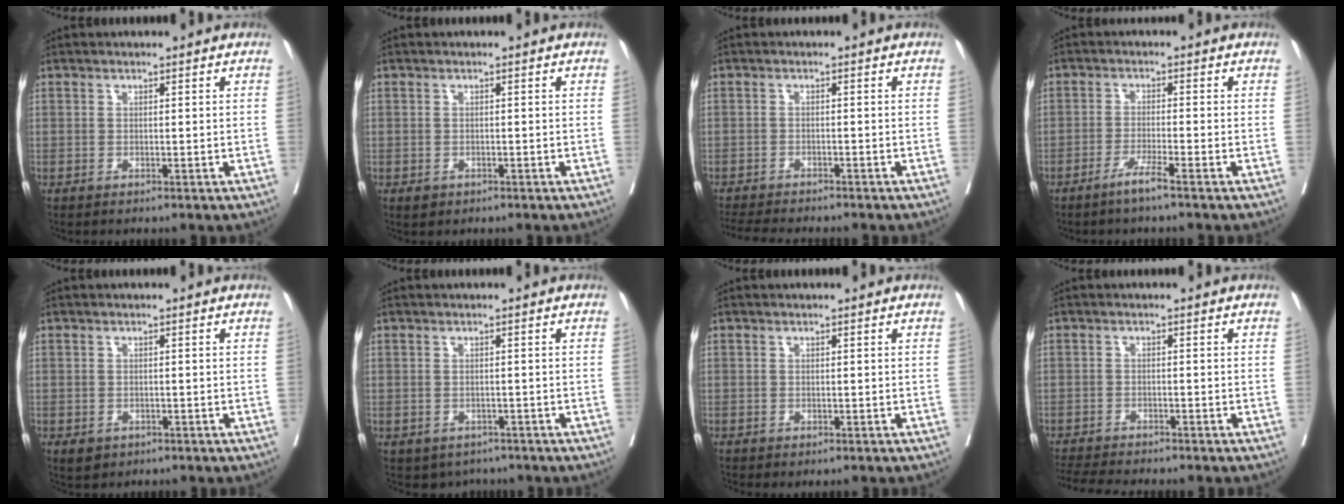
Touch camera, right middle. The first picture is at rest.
{"total": 0.0}
{"total": 8.0, "force": [-7.3, 0.0, 3.3], "torque": [-0.044, -0.011, -0.111]}
{"total": 3.1, "force": [-1.9, -1.5, 2.0], "torque": [-0.038, -0.007, -0.042]}
{"total": 1.2, "force": [-0.7, 0.8, 0.6], "torque": [-0.005, 0.000, -0.003]}
{"total": 2.6, "force": [-2.1, 1.5, 0.4], "torque": [0.006, 0.006, -0.026]}
{"total": 0.7, "force": [0.2, -0.7, 0.0], "torque": [-0.002, -0.001, 0.003]}
{"total": 6.6, "force": [-6.1, -0.4, 2.5], "torque": [-0.037, -0.011, -0.098]}